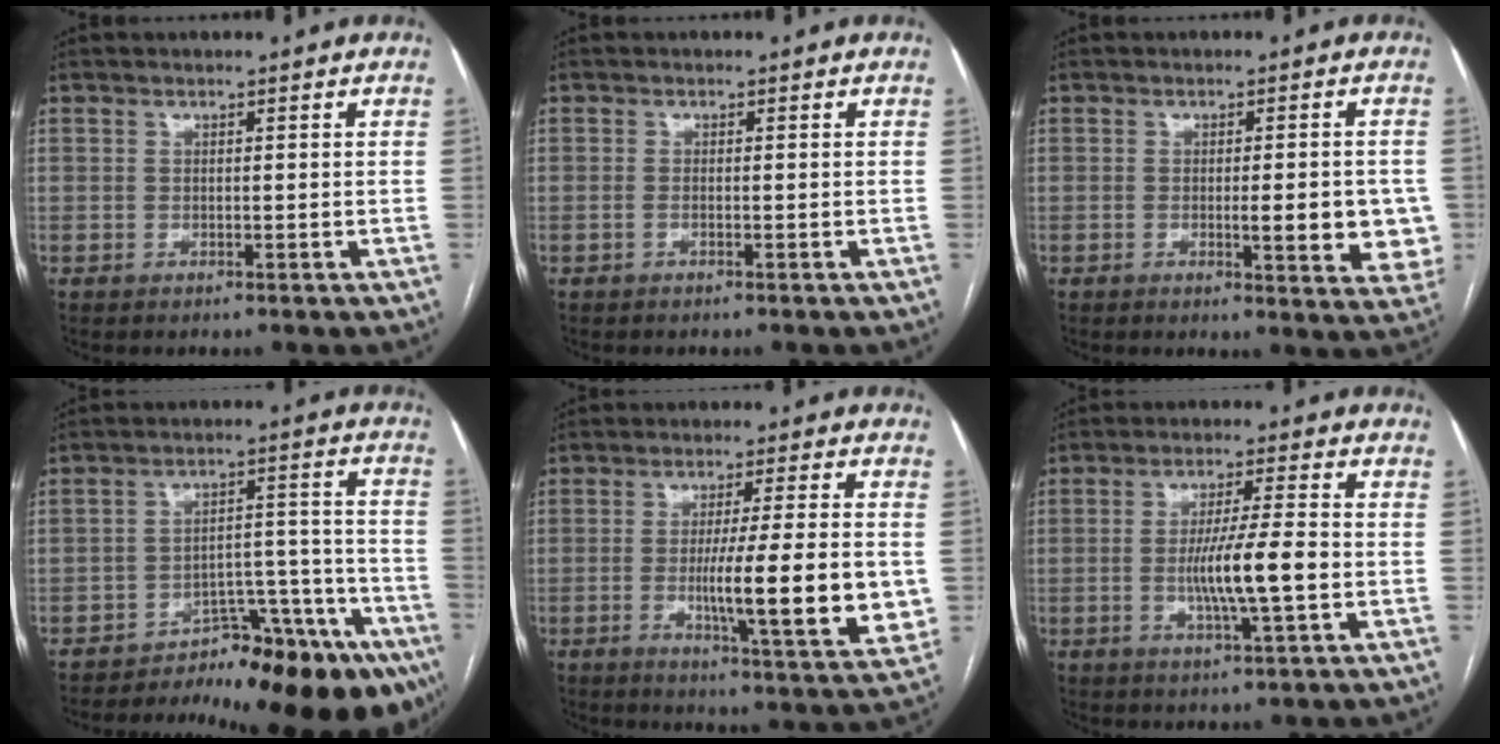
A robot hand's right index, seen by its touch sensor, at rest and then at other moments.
{"total": 0.6, "force": [-0.3, 0.0, 0.5], "torque": [-0.009, 0.001, -0.007]}
{"total": 8.2, "force": [-1.3, 1.9, 7.9], "torque": [-0.088, -0.009, -0.015]}
{"total": 16.7, "force": [-13.9, 4.4, 8.2], "torque": [-0.022, 0.058, -0.185]}
{"total": 14.7, "force": [-1.7, 0.9, 14.5], "torque": [-0.217, -0.024, -0.027]}
{"total": 8.9, "force": [-1.4, 0.1, 8.8], "torque": [-0.161, -0.005, -0.027]}